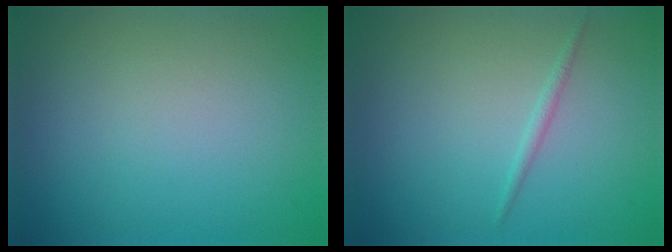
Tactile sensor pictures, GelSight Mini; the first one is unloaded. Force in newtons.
{"total": 0.8, "press": 0.8, "slide": 0.0}